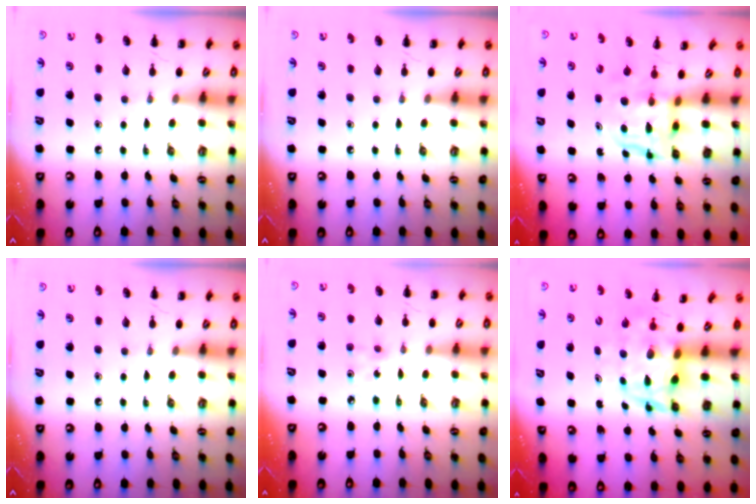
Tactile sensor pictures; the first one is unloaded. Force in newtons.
{"total": 0.0}
{"total": 3.8, "press": 3.8, "slide": 0.4}
{"total": 0.0}
{"total": 3.2, "press": 3.0, "slide": 1.0}
{"total": 5.7, "press": 5.7, "slide": 1.1}